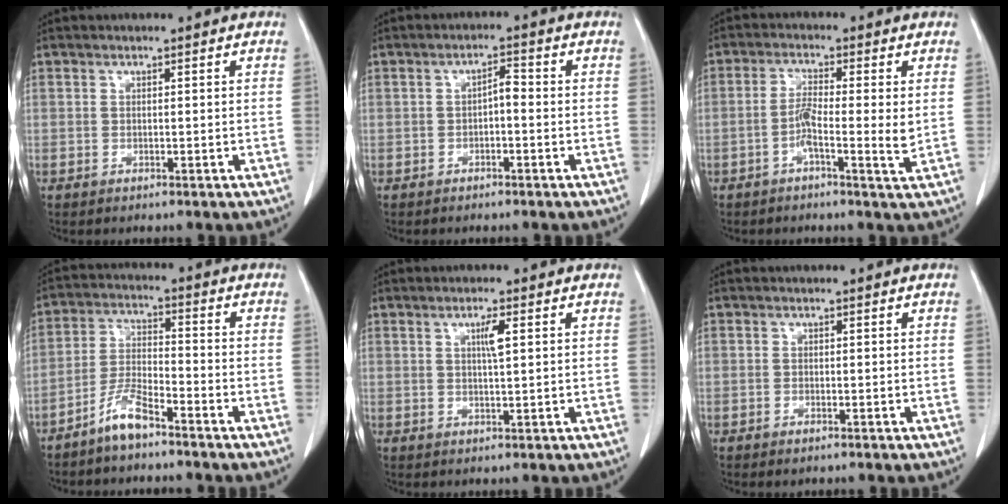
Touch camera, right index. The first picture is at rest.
{"total": 2.3, "force": [-0.5, 0.7, 2.1], "torque": [-0.032, 0.008, -0.009]}
{"total": 5.2, "force": [-0.8, 0.2, 5.1], "torque": [-0.095, 0.002, -0.020]}
{"total": 6.1, "force": [-4.8, 1.0, 3.6], "torque": [-0.083, -0.005, -0.096]}
{"total": 2.6, "force": [0.8, 0.1, 2.4], "torque": [-0.043, 0.000, 0.014]}
{"total": 0.7, "force": [-0.5, 0.2, 0.4], "torque": [-0.011, -0.002, -0.004]}